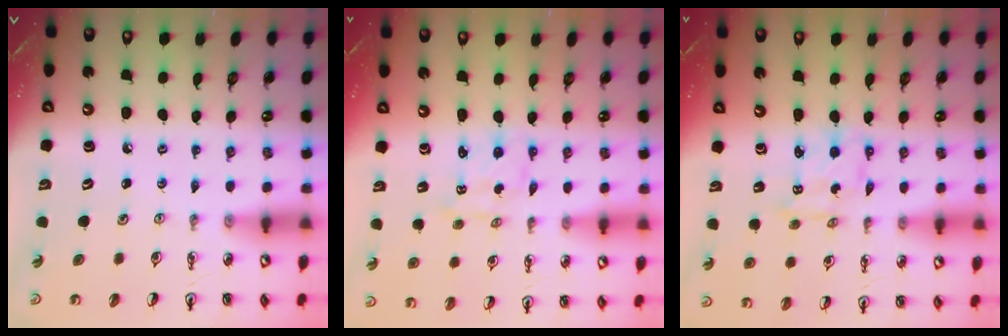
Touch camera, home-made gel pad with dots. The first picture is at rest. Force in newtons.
{"total": 1.1, "press": 1.1, "slide": 0.1}
{"total": 2.4, "press": 2.4, "slide": 0.1}